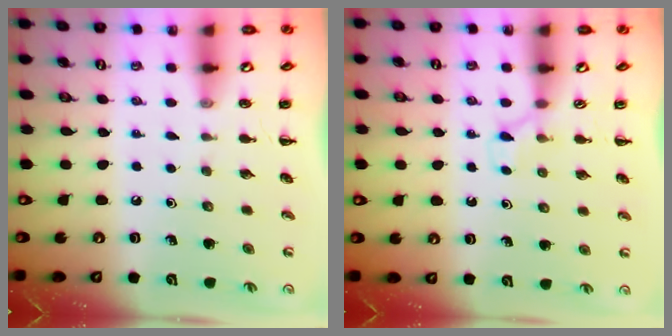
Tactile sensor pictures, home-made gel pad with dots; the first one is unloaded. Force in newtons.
{"total": 2.5, "press": 2.3, "slide": 1.0}